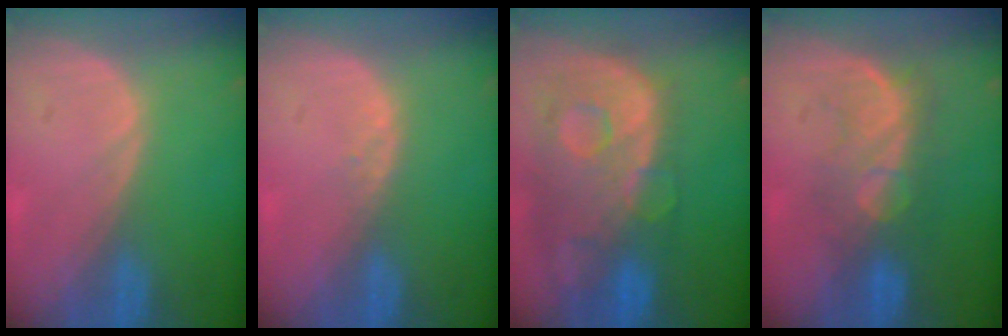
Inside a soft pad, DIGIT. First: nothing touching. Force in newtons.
{"total": 1.1, "press": 0.8, "slide": 0.7}
{"total": 13.3, "press": 10.7, "slide": 8.0}
{"total": 7.7, "press": 7.4, "slide": 2.0}